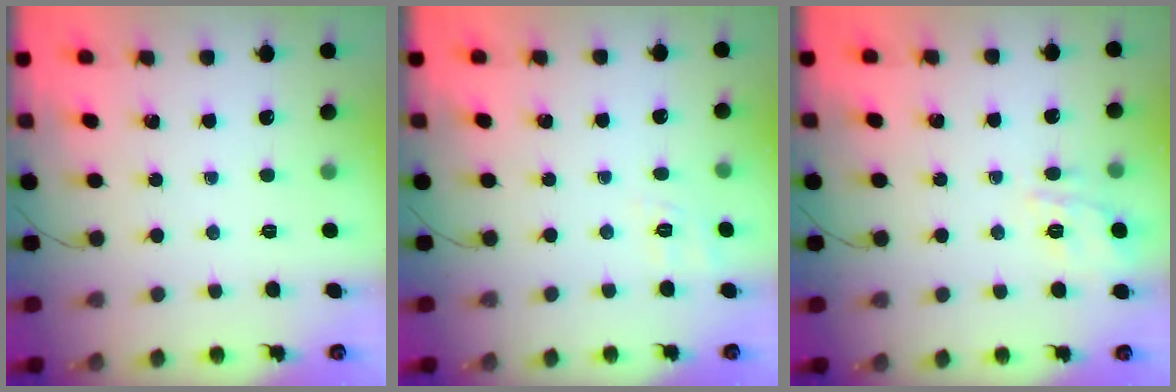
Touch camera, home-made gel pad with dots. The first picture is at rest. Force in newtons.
{"total": 2.1, "press": 0.5, "slide": 2.0}
{"total": 4.5, "press": 4.4, "slide": 0.8}